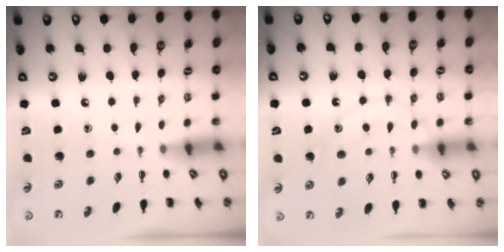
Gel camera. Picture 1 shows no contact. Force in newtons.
{"total": 11.5, "press": 11.5, "slide": 0.6}